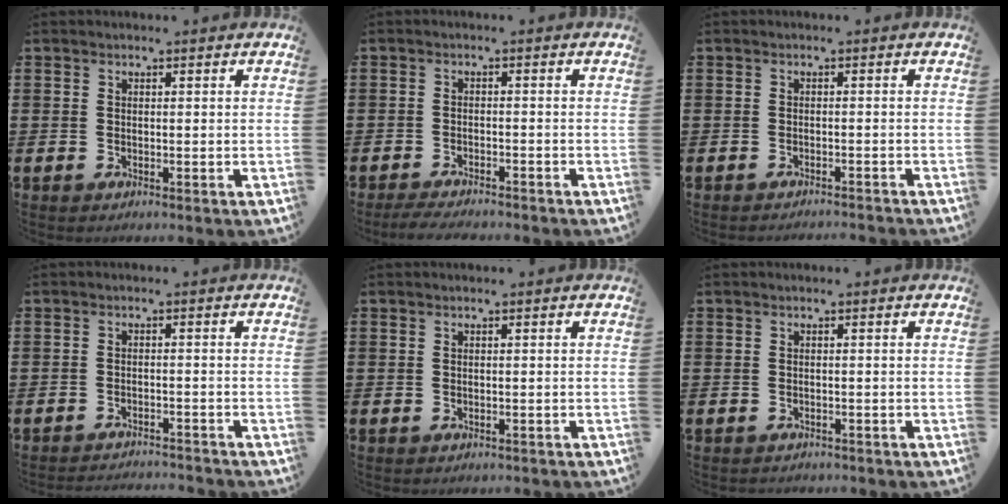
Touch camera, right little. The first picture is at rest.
{"total": 2.1, "force": [-2.0, 0.1, 0.6], "torque": [-0.010, 0.006, -0.039]}
{"total": 0.9, "force": [-0.9, -0.2, 0.0], "torque": [0.000, 0.000, -0.019]}
{"total": 1.9, "force": [-1.9, -0.2, -0.1], "torque": [-0.001, 0.004, -0.042]}
{"total": 0.0}
{"total": 0.5, "force": [-0.5, 0.1, 0.0], "torque": [-0.002, -0.002, -0.011]}